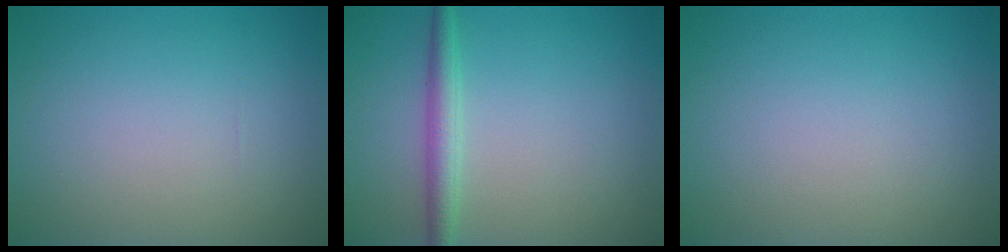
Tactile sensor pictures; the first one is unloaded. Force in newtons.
{"total": 2.4, "press": 2.4, "slide": 0.0}
{"total": 0.0}